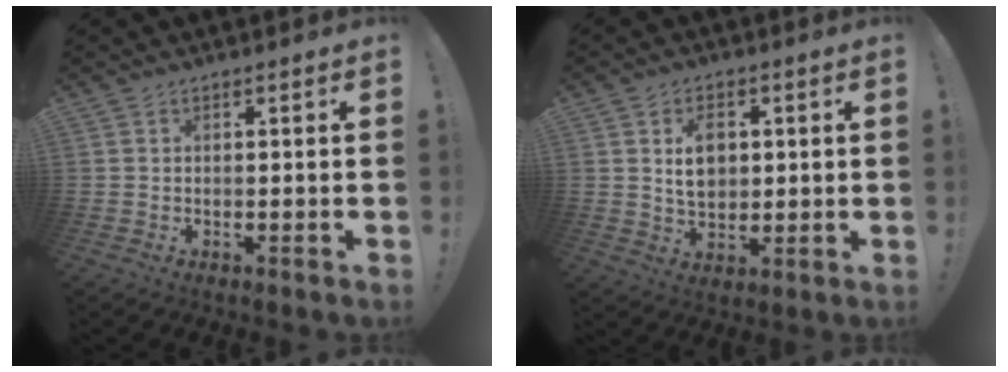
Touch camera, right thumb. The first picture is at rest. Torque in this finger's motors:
{"motor_torque": [-0.07, 0.20, 0.01, 0.04, 0.04]}